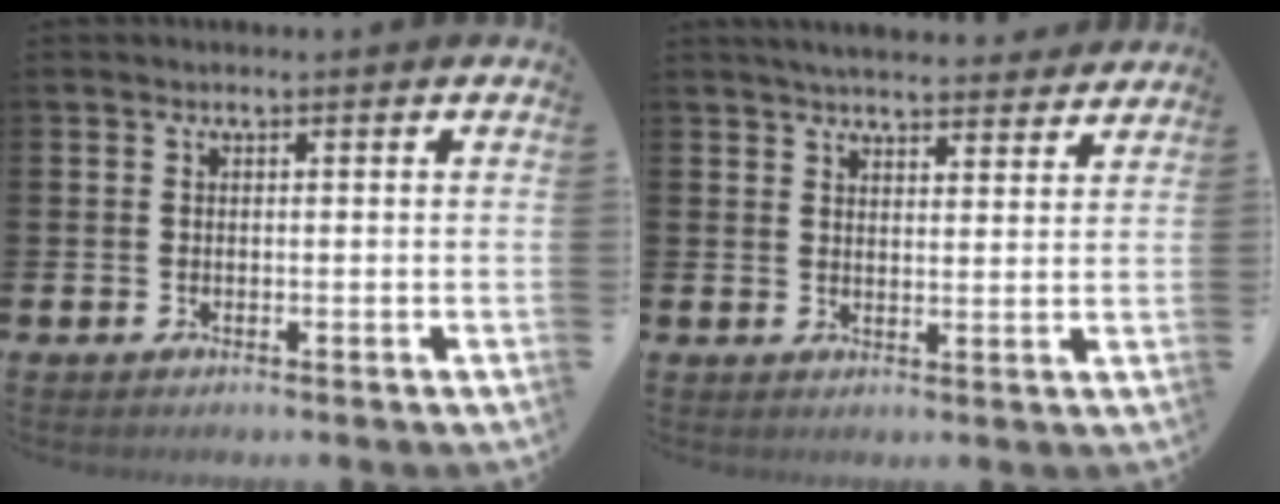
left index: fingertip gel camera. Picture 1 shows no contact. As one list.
[{"total": 4.5, "force": [4.4, 0.6, 0.6], "torque": [-0.016, -0.026, 0.078]}]